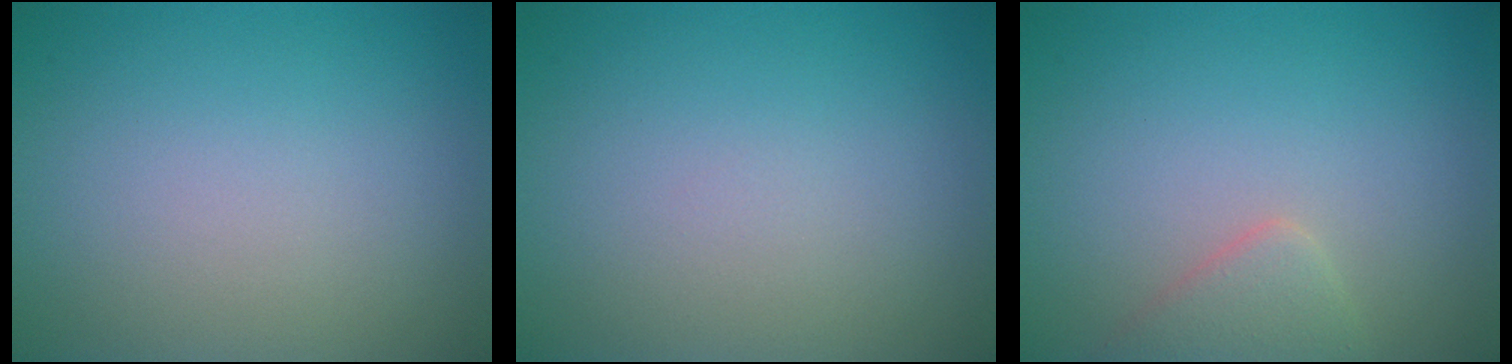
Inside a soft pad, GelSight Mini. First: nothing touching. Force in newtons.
{"total": 0.0}
{"total": 2.1, "press": 2.1, "slide": 0.2}